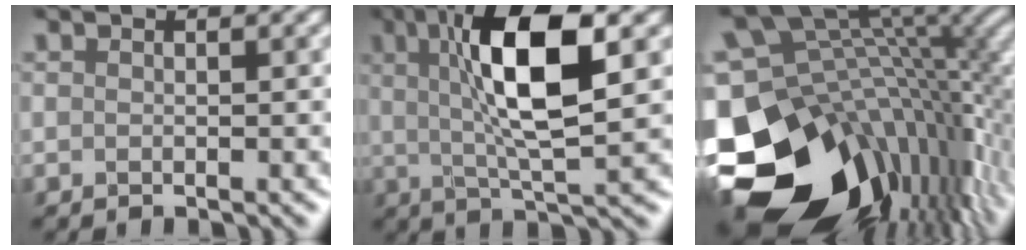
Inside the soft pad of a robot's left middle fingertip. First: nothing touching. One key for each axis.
{"total": 8.4, "fx": 2.8, "fy": 1.8, "fz": 7.7, "tx": -0.135, "ty": 0.009, "tz": 0.051}
{"total": 15.9, "fx": -4.3, "fy": 11.0, "fz": 10.6, "tx": -0.223, "ty": -0.007, "tz": -0.049}